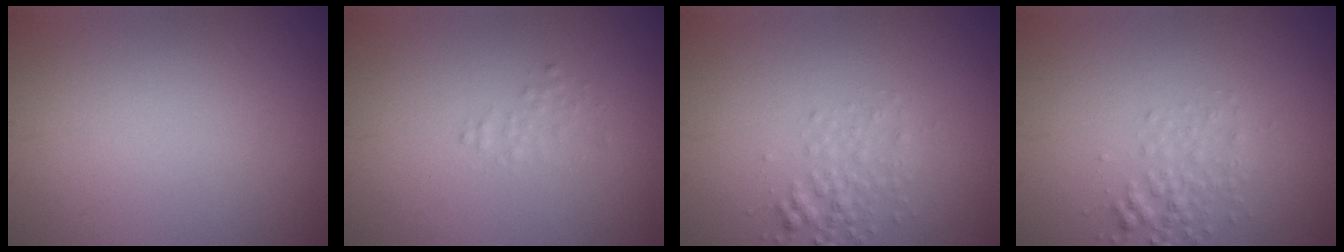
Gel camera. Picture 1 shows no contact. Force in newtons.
{"total": 0.9, "press": 0.9, "slide": 0.0}
{"total": 2.0, "press": 2.0, "slide": 0.1}
{"total": 2.0, "press": 2.0, "slide": 0.1}